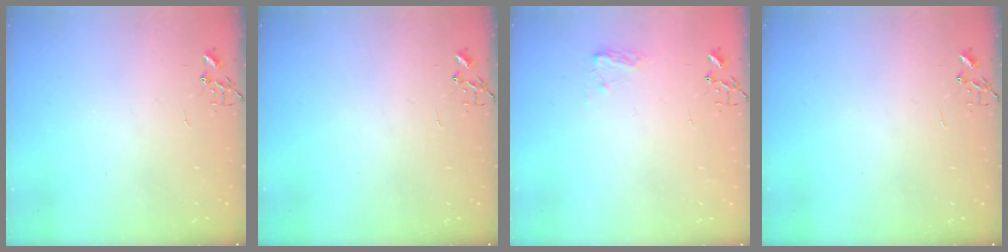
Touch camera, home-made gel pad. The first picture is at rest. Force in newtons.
{"total": 0.0}
{"total": 6.9, "press": 6.9, "slide": 0.7}
{"total": 0.0}